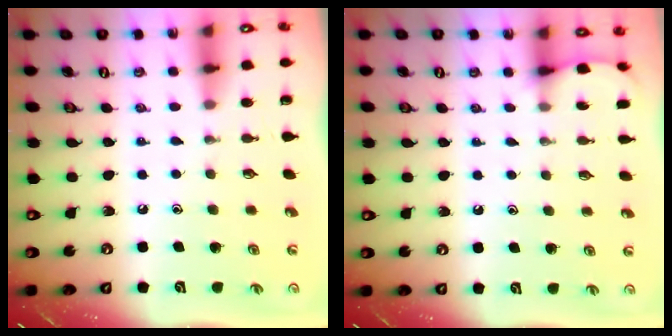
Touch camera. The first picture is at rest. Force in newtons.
{"total": 3.0, "press": 3.0, "slide": 0.5}